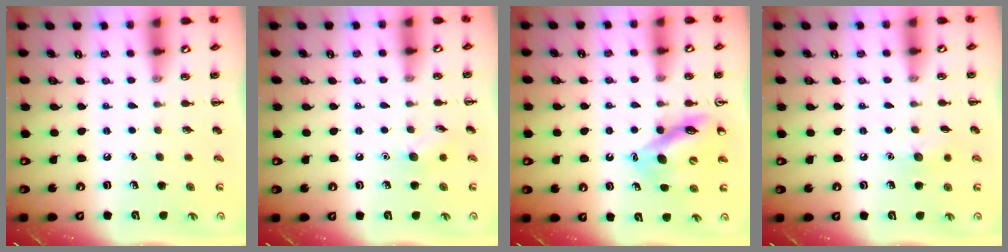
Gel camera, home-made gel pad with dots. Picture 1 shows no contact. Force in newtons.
{"total": 6.0, "press": 5.8, "slide": 1.5}
{"total": 11.0, "press": 10.4, "slide": 3.5}
{"total": 6.6, "press": 6.4, "slide": 1.5}